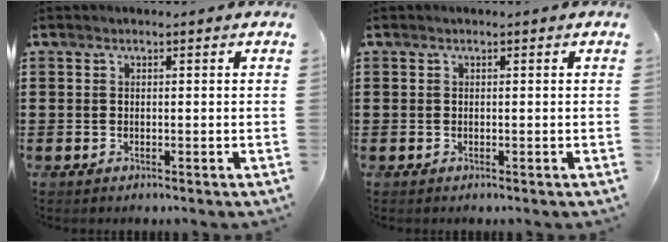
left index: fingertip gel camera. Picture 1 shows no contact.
{"total": 0.0}